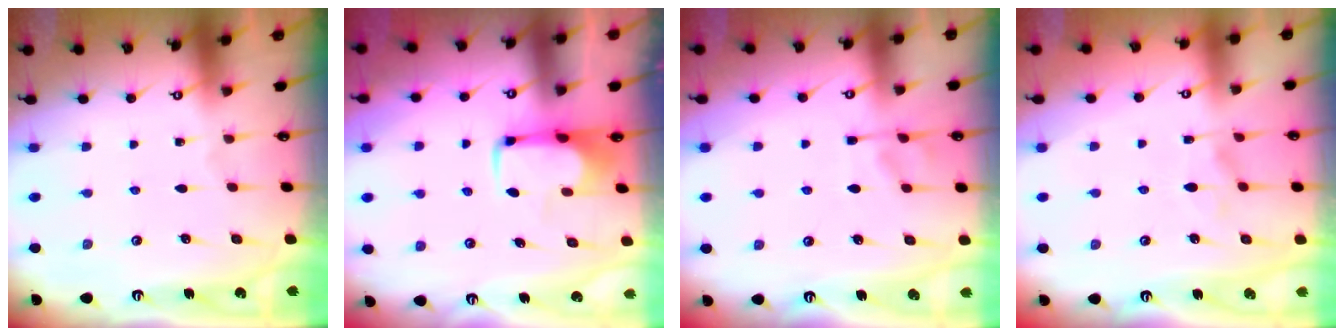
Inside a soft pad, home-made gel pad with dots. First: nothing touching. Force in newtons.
{"total": 1.6, "press": 1.5, "slide": 0.5}
{"total": 2.0, "press": 1.5, "slide": 1.3}
{"total": 1.3, "press": 1.2, "slide": 0.6}